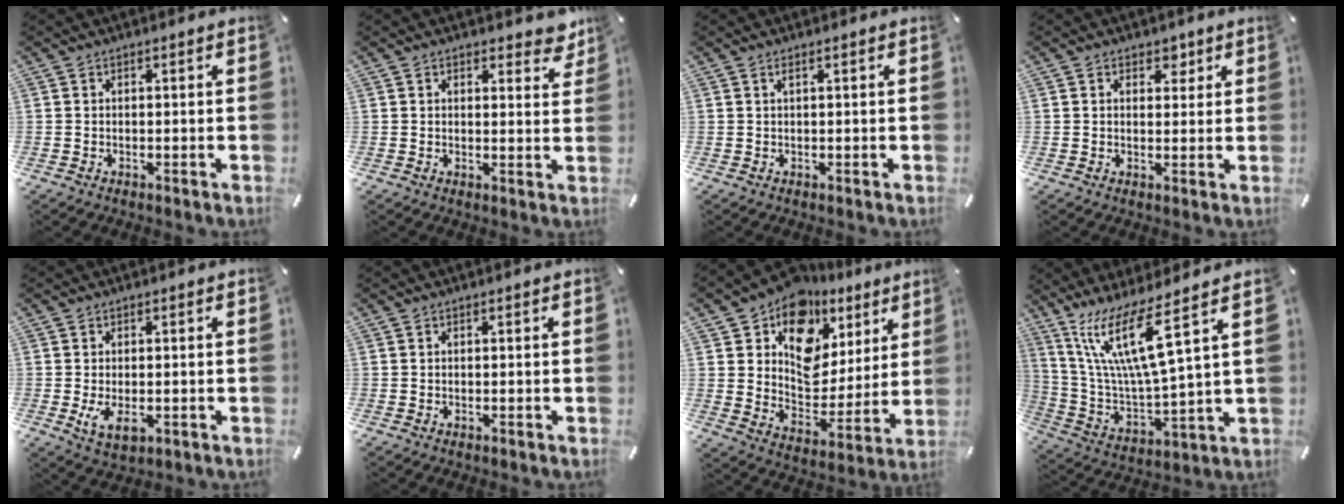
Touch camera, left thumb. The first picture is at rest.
{"total": 3.7, "force": [2.6, 2.1, 1.7], "torque": [-0.009, -0.015, 0.041]}
{"total": 0.9, "force": [0.3, 0.0, 0.8], "torque": [-0.017, 0.000, 0.005]}
{"total": 3.1, "force": [1.5, 2.3, 1.3], "torque": [0.001, -0.006, 0.019]}
{"total": 4.6, "force": [-0.7, 2.6, 3.7], "torque": [-0.075, -0.013, -0.018]}
{"total": 0.0}
{"total": 13.5, "force": [8.0, 9.9, 4.5], "torque": [-0.066, -0.075, 0.145]}
{"total": 15.1, "force": [8.3, 2.6, 12.4], "torque": [-0.278, -0.040, 0.131]}